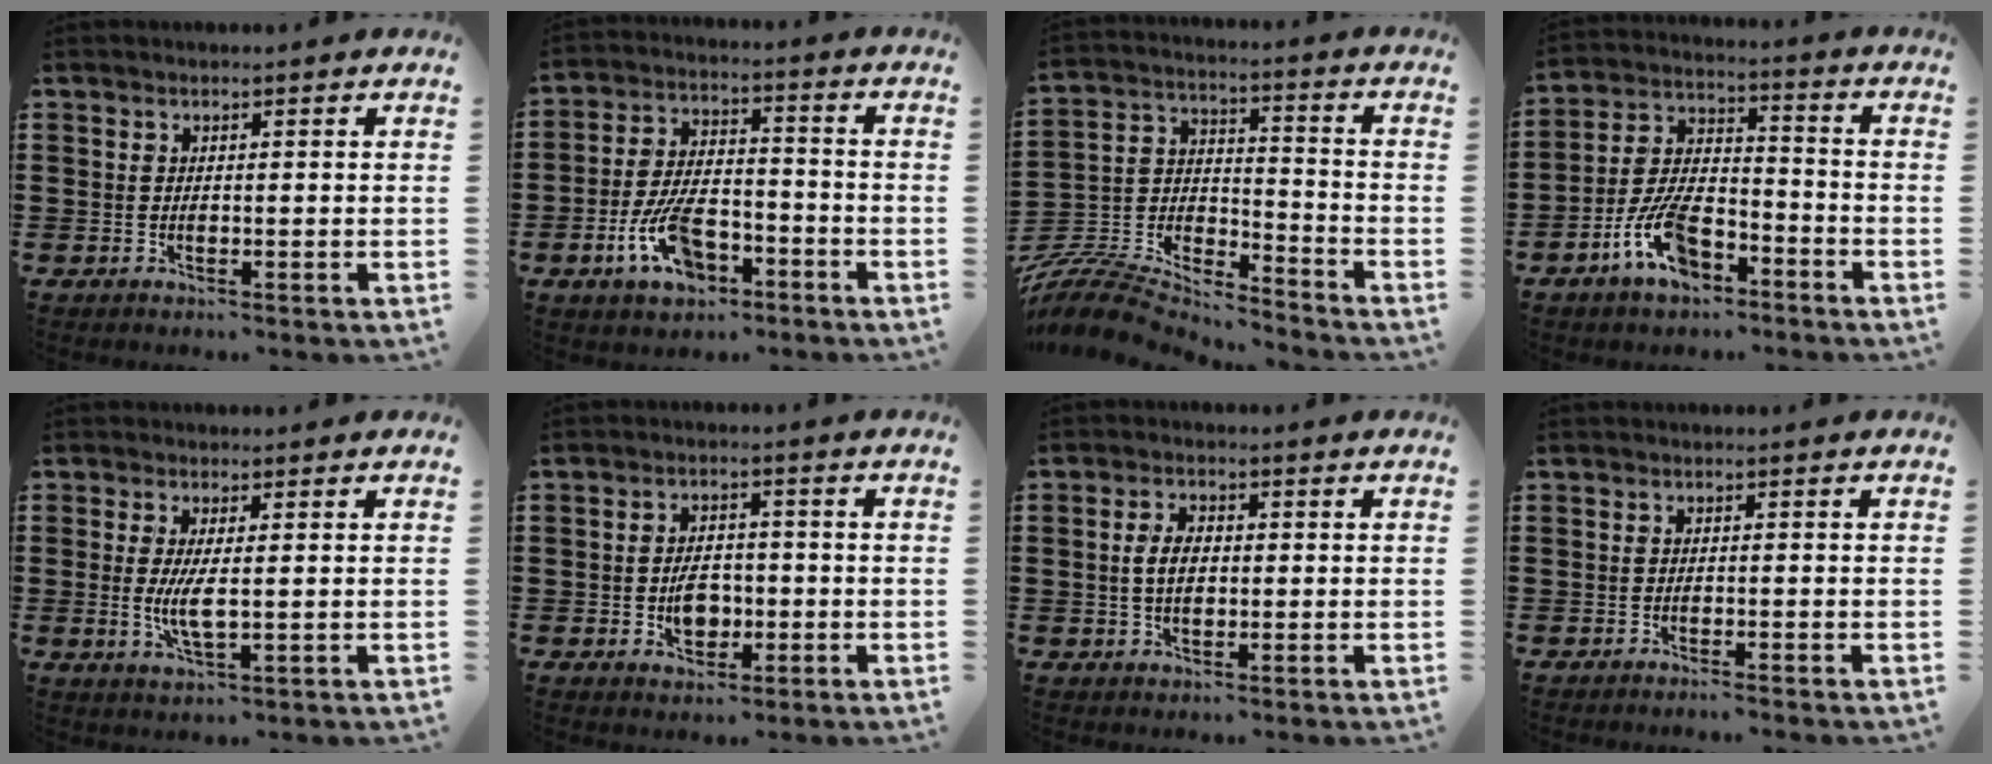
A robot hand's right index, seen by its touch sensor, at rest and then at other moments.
{"total": 9.3, "force": [-4.3, 4.7, 6.8], "torque": [-0.148, 0.006, -0.080]}
{"total": 8.3, "force": [-7.8, 2.1, 1.7], "torque": [-0.056, 0.000, -0.161]}
{"total": 9.5, "force": [-5.5, 4.7, 6.2], "torque": [-0.146, 0.006, -0.107]}
{"total": 4.3, "force": [0.0, 1.1, 4.2], "torque": [-0.090, -0.007, -0.005]}
{"total": 4.5, "force": [-0.9, 3.1, 3.2], "torque": [-0.047, 0.000, -0.020]}
{"total": 3.9, "force": [0.1, 2.2, 3.2], "torque": [-0.072, 0.006, -0.002]}
{"total": 0.8, "force": [-0.7, -0.1, 0.3], "torque": [-0.006, -0.001, -0.015]}